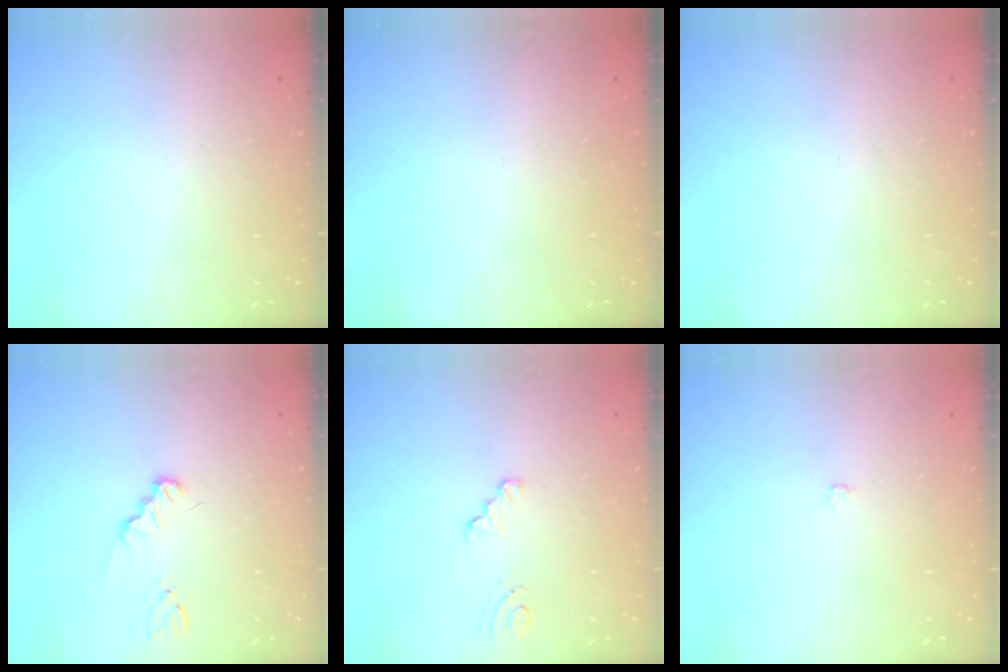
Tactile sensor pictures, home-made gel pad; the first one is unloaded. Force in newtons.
{"total": 0.0}
{"total": 0.0}
{"total": 1.3, "press": 1.3, "slide": 0.2}
{"total": 2.4, "press": 2.3, "slide": 0.3}
{"total": 4.0, "press": 3.9, "slide": 0.9}